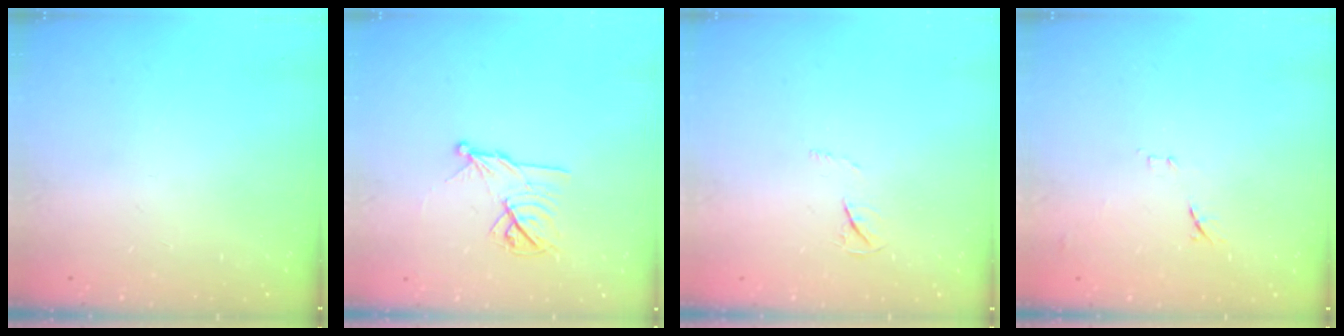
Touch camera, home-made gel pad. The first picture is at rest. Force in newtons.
{"total": 11.3, "press": 11.3, "slide": 0.5}
{"total": 3.1, "press": 3.1, "slide": 0.5}
{"total": 7.5, "press": 7.5, "slide": 0.8}